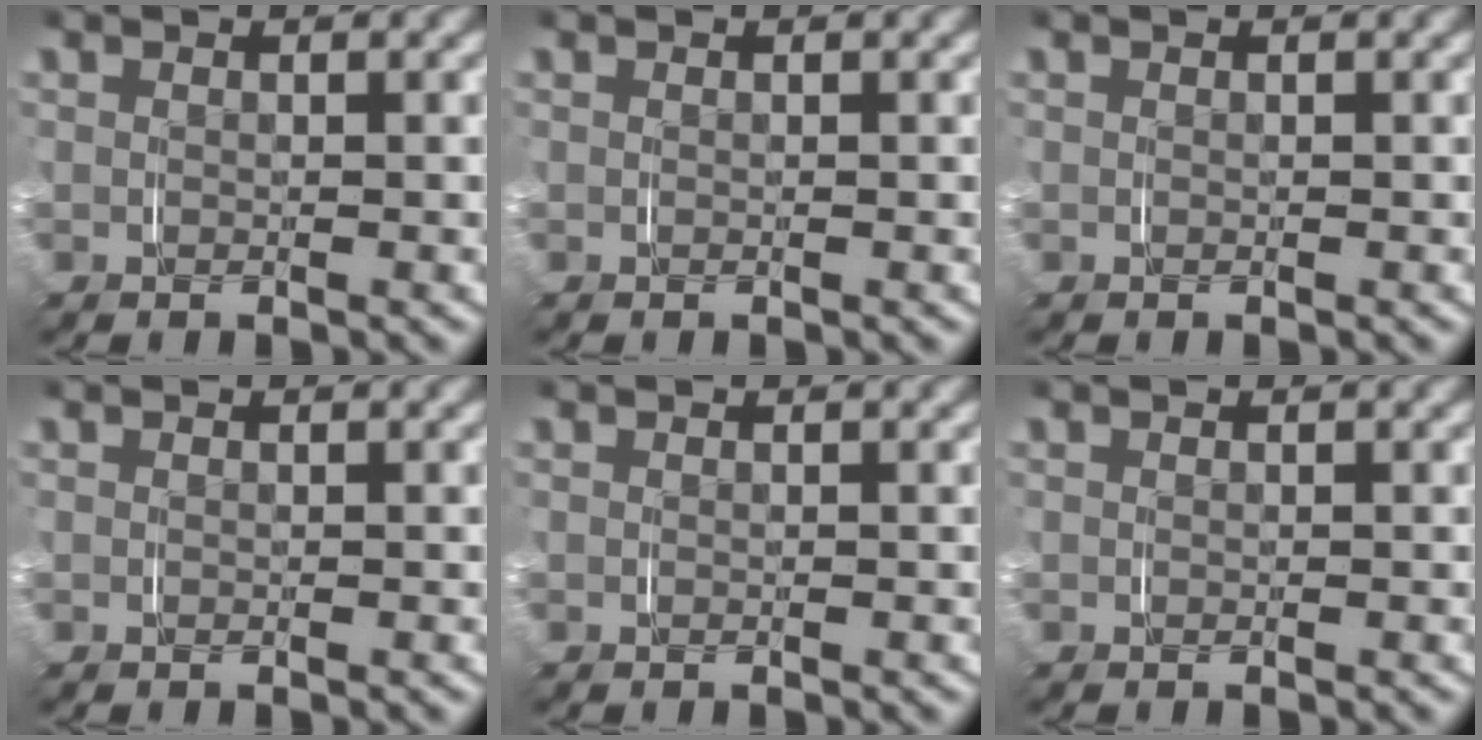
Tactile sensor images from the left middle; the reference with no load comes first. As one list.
[{"total": 0.0}, {"total": 0.0}, {"total": 0.0}, {"total": 0.0}, {"total": 0.0}]